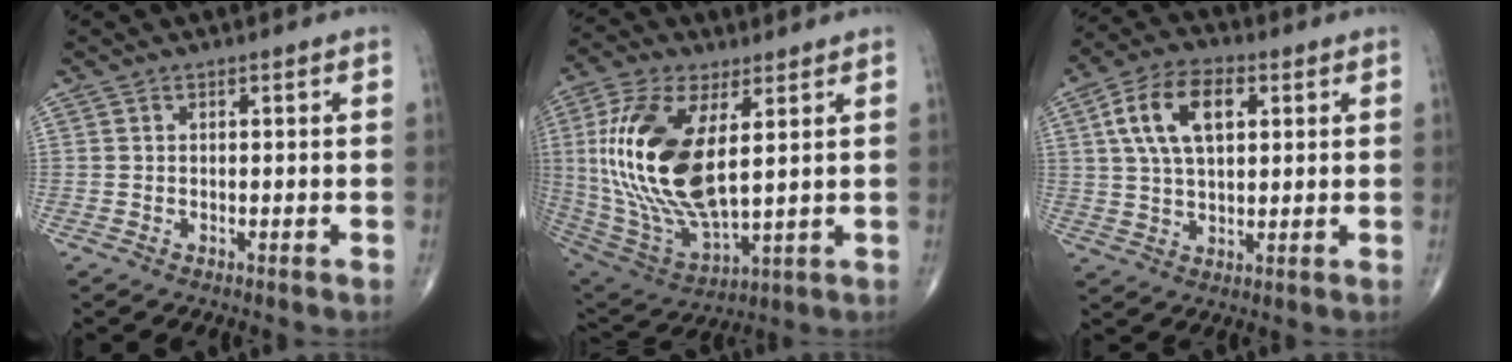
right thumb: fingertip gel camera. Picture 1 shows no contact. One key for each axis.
{"total": 22.0, "fx": 4.0, "fy": 10.0, "fz": 19.2, "tx": -0.403, "ty": -0.025, "tz": 0.083}
{"total": 12.0, "fx": 3.5, "fy": 6.7, "fz": 9.4, "tx": -0.166, "ty": 0.009, "tz": 0.062}